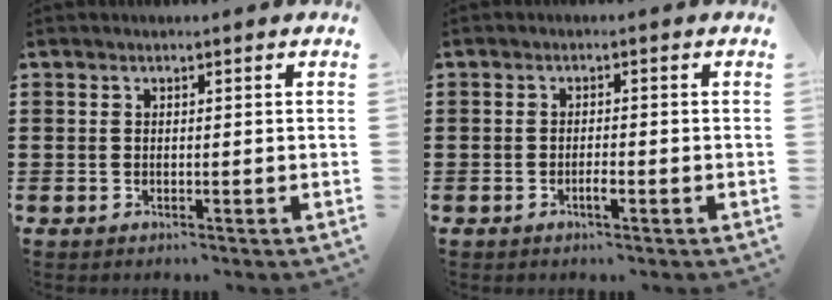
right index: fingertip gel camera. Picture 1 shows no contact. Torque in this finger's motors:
{"motor_torque": [-0.29, 0.39, 0.10, 0.02]}